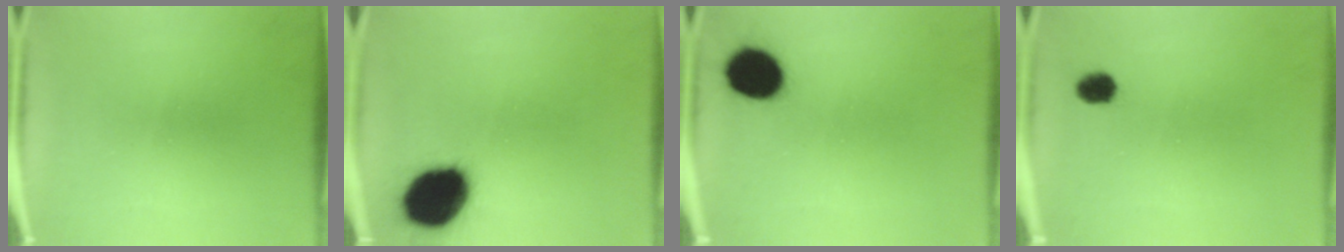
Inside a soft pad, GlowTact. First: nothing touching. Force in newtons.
{"total": 18.1}
{"total": 11.2}
{"total": 3.1}